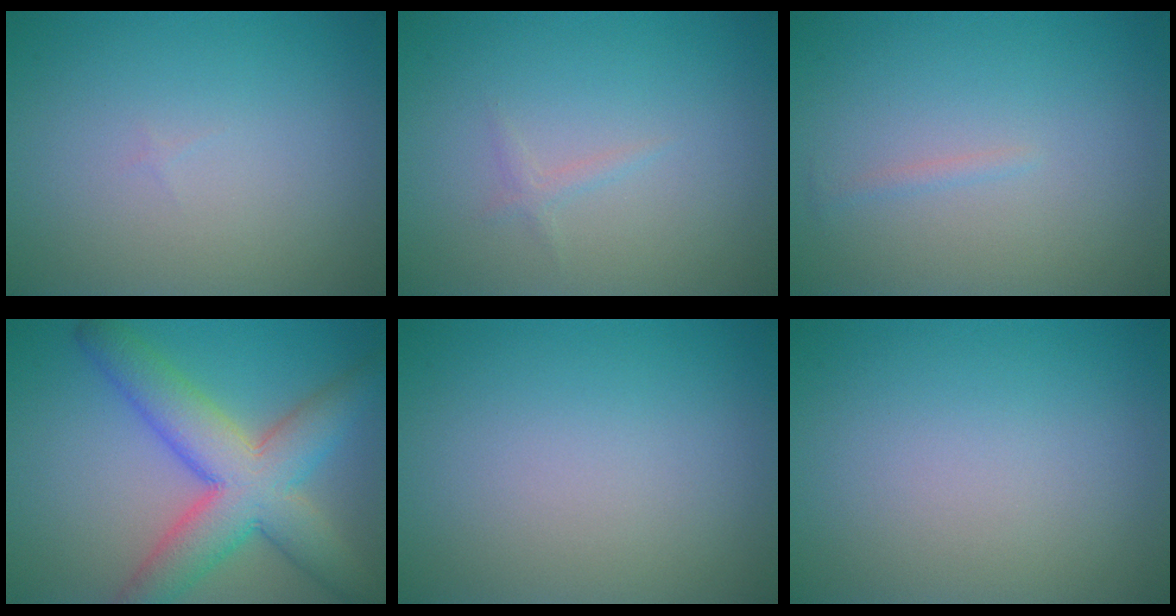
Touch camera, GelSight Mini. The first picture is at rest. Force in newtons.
{"total": 0.7, "press": 0.7, "slide": 0.0}
{"total": 0.6, "press": 0.6, "slide": 0.0}
{"total": 8.7, "press": 8.7, "slide": 0.5}
{"total": 0.0}
{"total": 0.0}